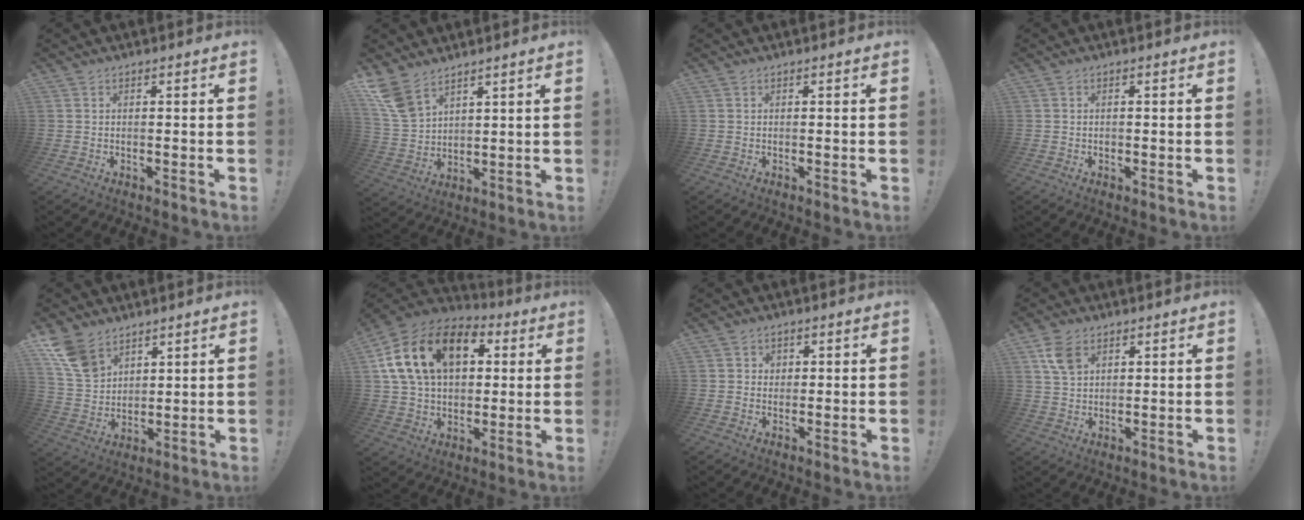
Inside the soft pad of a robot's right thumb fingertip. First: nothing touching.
{"total": 9.9, "force": [7.2, 5.1, 4.4], "torque": [-0.098, -0.032, 0.149]}
{"total": 0.0}
{"total": 0.7, "force": [-0.4, 0.5, 0.1], "torque": [-0.004, 0.003, -0.008]}
{"total": 11.5, "force": [7.9, 7.0, 4.6], "torque": [-0.095, -0.041, 0.162]}
{"total": 21.0, "force": [7.1, 13.9, 14.0], "torque": [-0.248, -0.009, 0.129]}
{"total": 1.8, "force": [0.6, 1.6, 0.3], "torque": [-0.001, -0.002, 0.009]}
{"total": 6.9, "force": [3.5, 4.5, 3.9], "torque": [-0.063, -0.007, 0.069]}